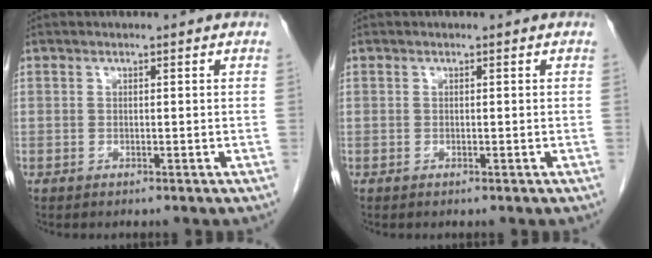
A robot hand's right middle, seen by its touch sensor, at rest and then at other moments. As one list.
[{"total": 0.0}]